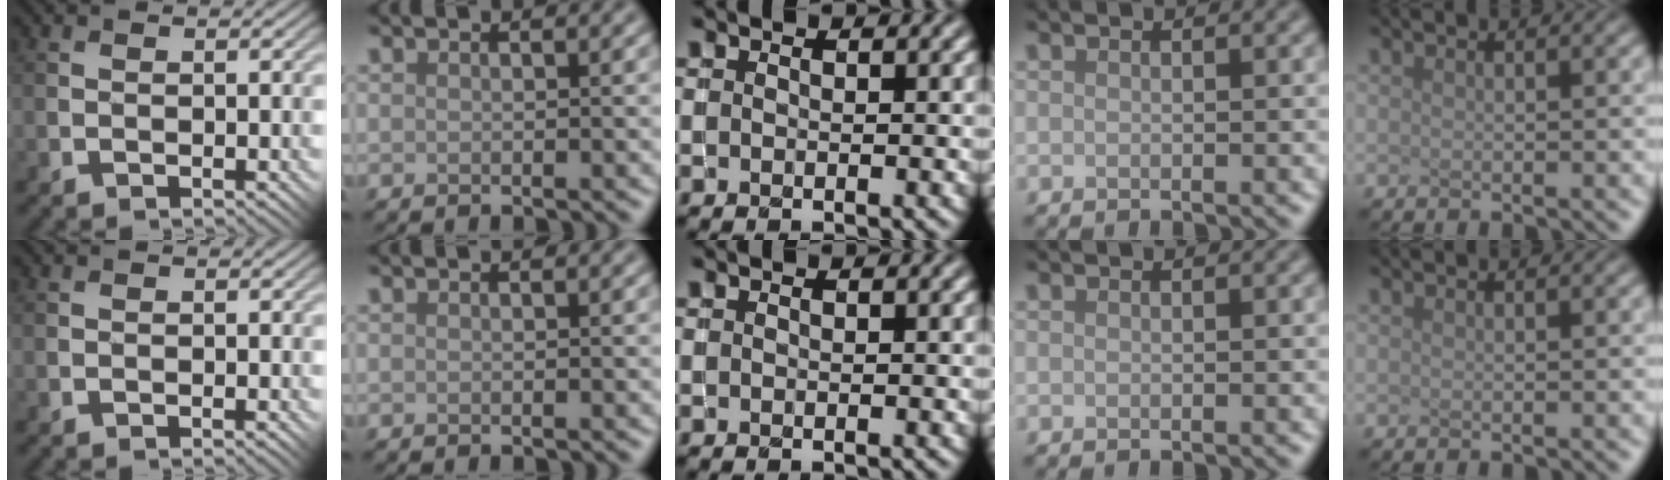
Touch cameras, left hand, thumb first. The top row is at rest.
{}